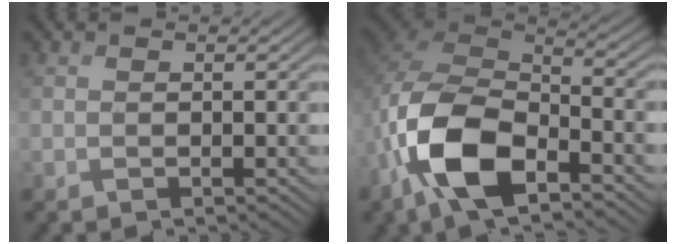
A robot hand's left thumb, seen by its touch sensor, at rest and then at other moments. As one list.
[{"total": 12.8, "force": [-5.6, 6.4, 9.5], "torque": [-0.213, -0.016, -0.110]}]